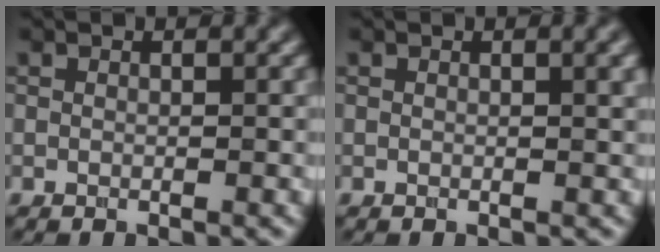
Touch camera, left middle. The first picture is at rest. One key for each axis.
{"total": 1.8, "fx": 0.5, "fy": 0.5, "fz": 1.6, "tx": -0.017, "ty": 0.005, "tz": 0.006}